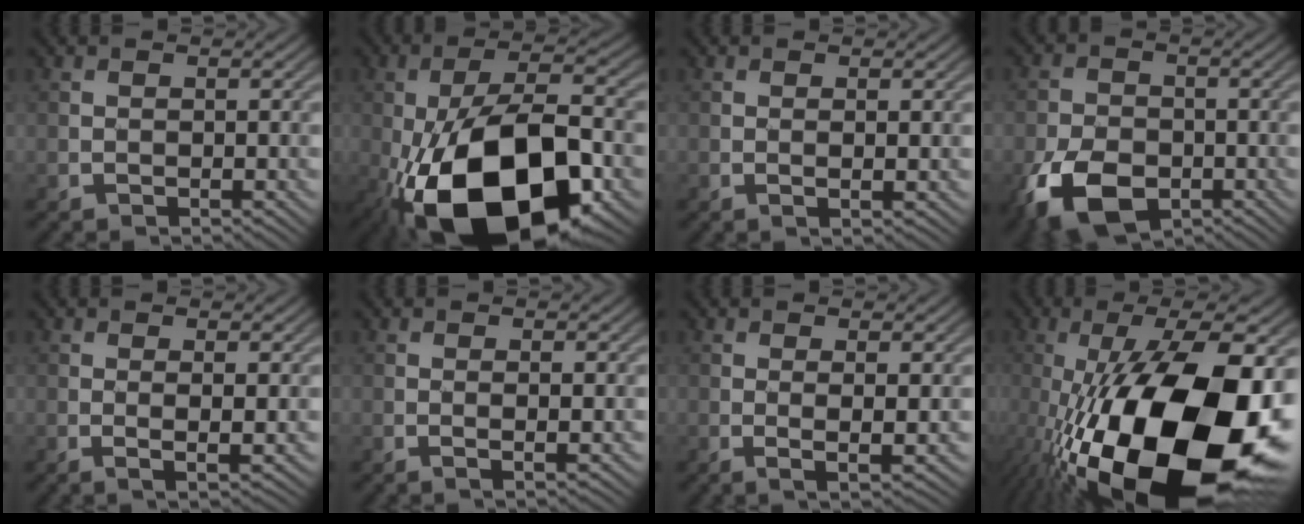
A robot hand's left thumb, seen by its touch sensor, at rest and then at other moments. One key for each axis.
{"total": 19.5, "fx": -7.4, "fy": 9.1, "fz": 15.6, "tx": -0.265, "ty": -0.003, "tz": -0.128}
{"total": 1.0, "fx": 0.2, "fy": 0.1, "fz": 1.0, "tx": -0.022, "ty": -0.001, "tz": 0.002}
{"total": 9.8, "fx": -4.6, "fy": 6.1, "fz": 6.2, "tx": -0.142, "ty": -0.023, "tz": -0.083}
{"total": 2.4, "fx": 0.6, "fy": 0.4, "fz": 2.2, "tx": -0.044, "ty": -0.004, "tz": 0.011}
{"total": 1.3, "fx": 0.3, "fy": 0.1, "fz": 1.3, "tx": -0.028, "ty": -0.001, "tz": 0.003}
{"total": 2.7, "fx": 0.7, "fy": 0.5, "fz": 2.6, "tx": -0.051, "ty": -0.006, "tz": 0.014}
{"total": 22.0, "fx": -6.6, "fy": 9.1, "fz": 18.9, "tx": -0.353, "ty": -0.014, "tz": -0.104}